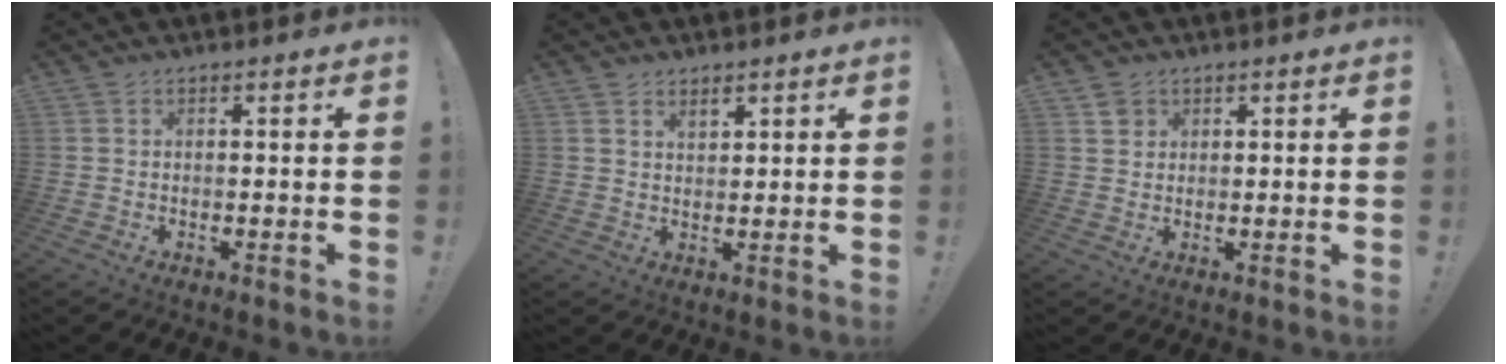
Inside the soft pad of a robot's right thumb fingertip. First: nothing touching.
{"total": 2.6, "force": [2.0, 1.3, 0.9], "torque": [-0.006, -0.015, 0.035]}
{"total": 2.7, "force": [1.6, 2.2, 0.4], "torque": [0.008, -0.011, 0.027]}